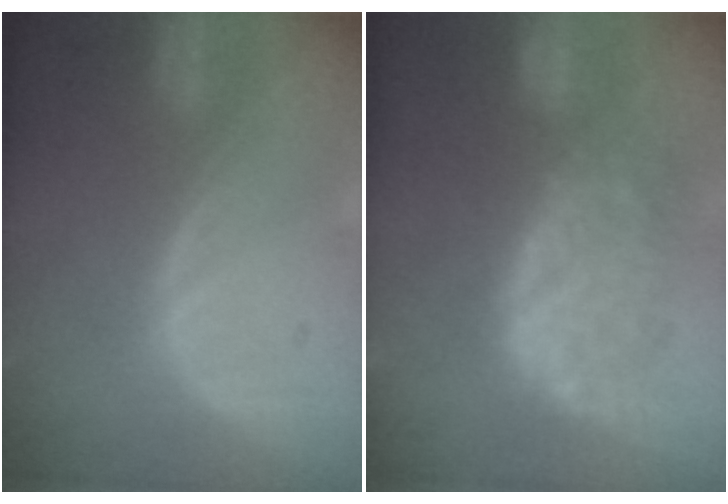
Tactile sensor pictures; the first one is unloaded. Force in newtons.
{"total": 9.1, "press": 8.9, "slide": 1.7}